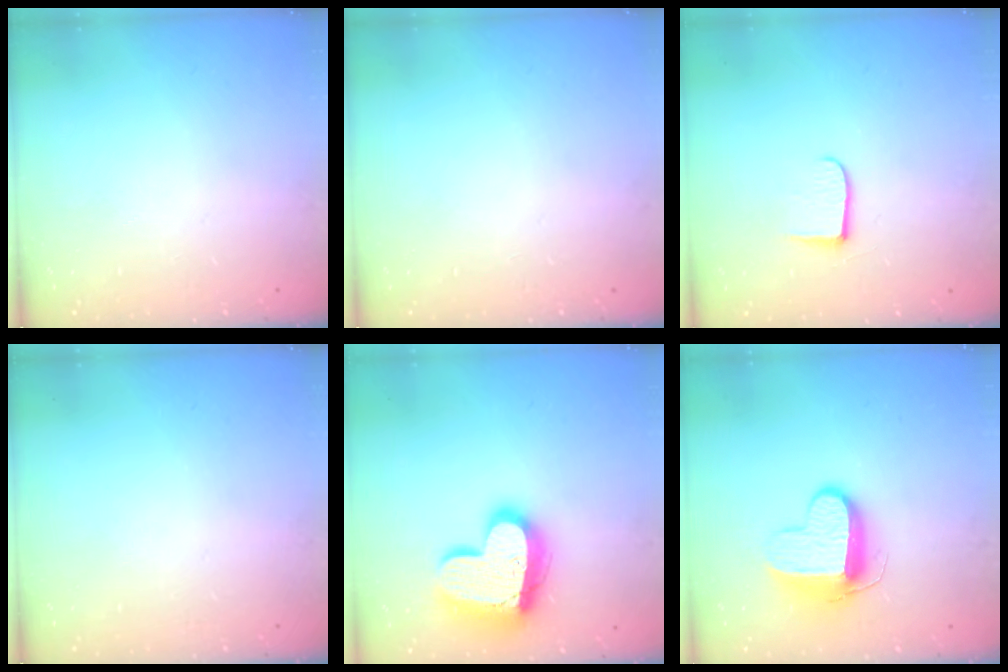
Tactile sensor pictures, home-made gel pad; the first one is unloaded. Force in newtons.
{"total": 0.0}
{"total": 7.4, "press": 7.4, "slide": 0.6}
{"total": 0.0}
{"total": 19.3, "press": 19.2, "slide": 2.0}
{"total": 10.7, "press": 10.6, "slide": 1.1}